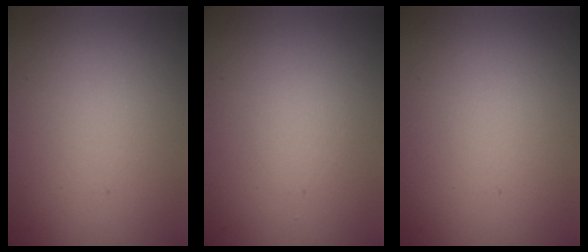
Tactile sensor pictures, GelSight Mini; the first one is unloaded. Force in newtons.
{"total": 0.8, "press": 0.8, "slide": 0.1}
{"total": 0.0}